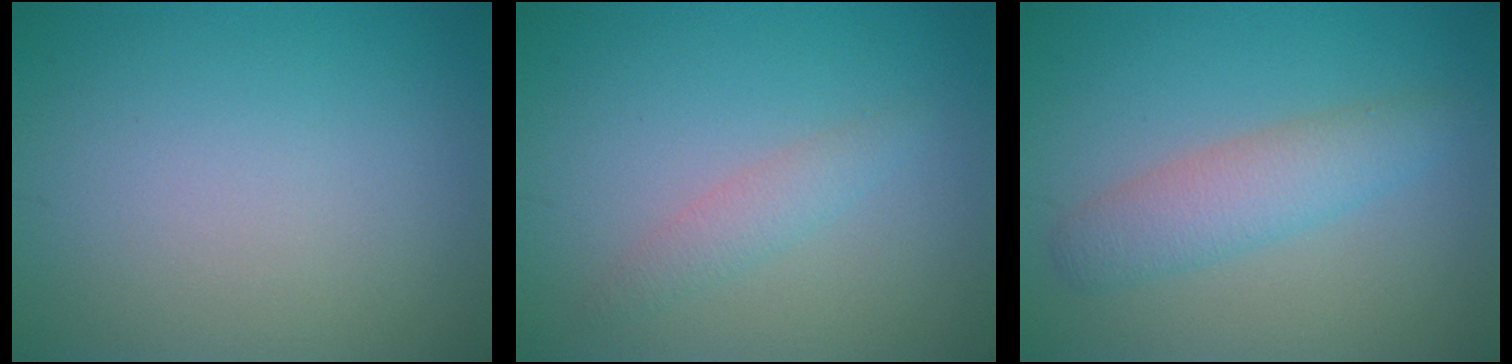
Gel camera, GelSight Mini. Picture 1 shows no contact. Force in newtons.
{"total": 1.6, "press": 1.6, "slide": 0.1}
{"total": 3.5, "press": 3.5, "slide": 0.2}